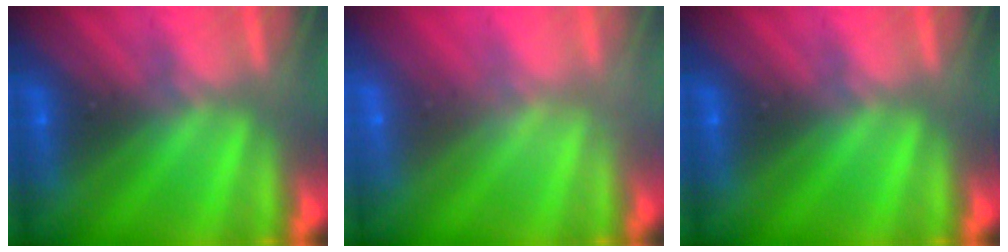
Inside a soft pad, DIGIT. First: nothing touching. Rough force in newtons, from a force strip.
{"total": 1.5}
{"total": 0.0}